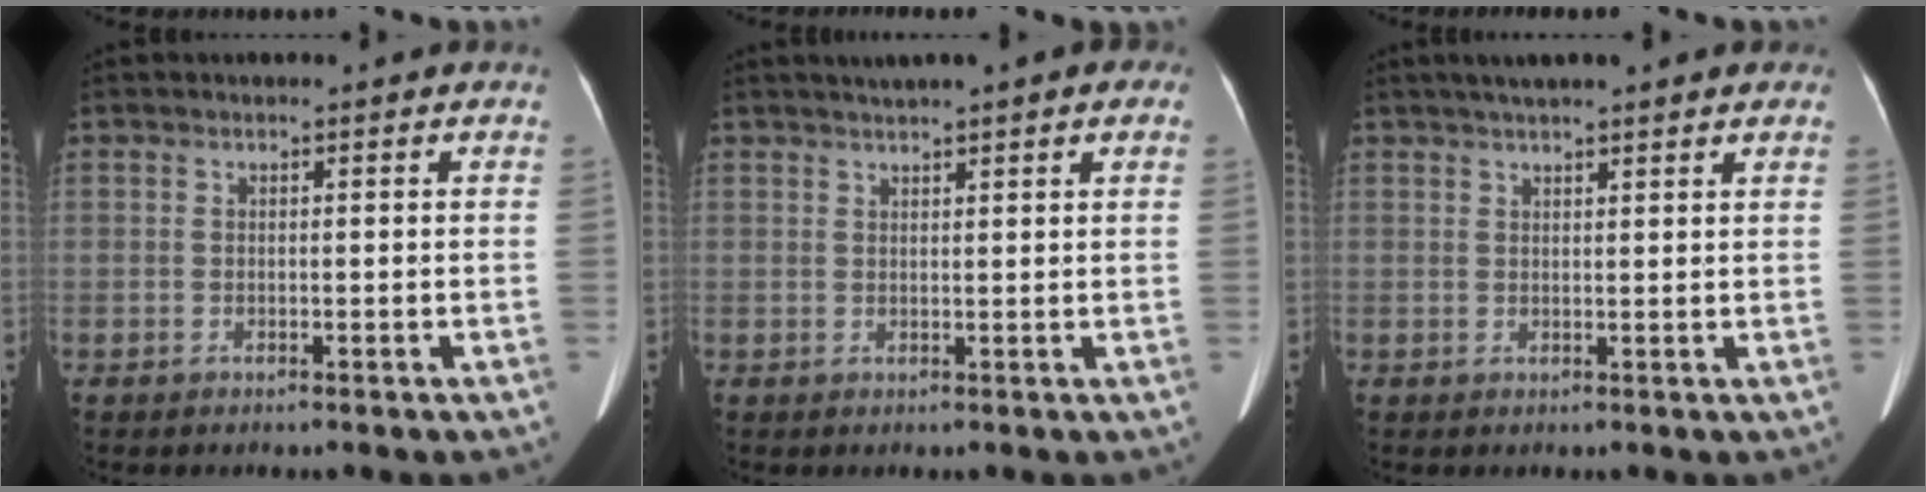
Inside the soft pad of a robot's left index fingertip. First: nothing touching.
{"total": 6.2, "force": [4.5, 0.8, 4.2], "torque": [-0.058, 0.035, 0.060]}
{"total": 9.2, "force": [7.4, 1.6, 5.2], "torque": [-0.066, 0.035, 0.097]}